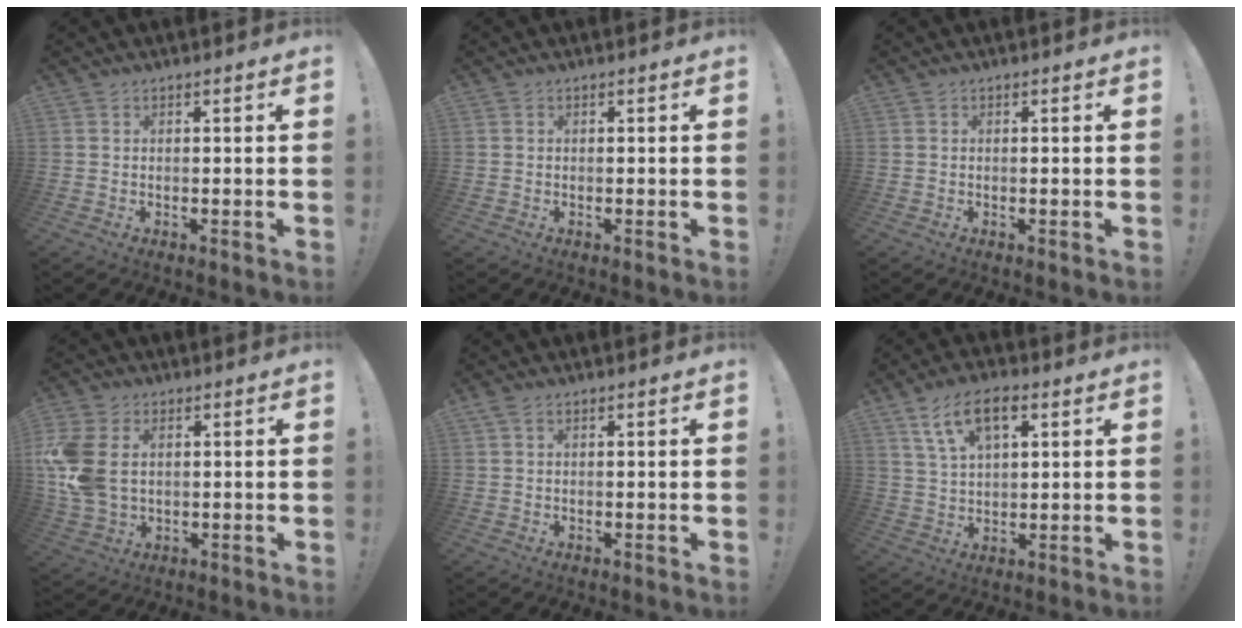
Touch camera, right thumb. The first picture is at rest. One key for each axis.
{"total": 0.0}
{"total": 0.0}
{"total": 12.1, "fx": 2.2, "fy": 8.5, "fz": 8.3, "tx": -0.178, "ty": -0.001, "tz": 0.046}
{"total": 0.9, "fx": 0.5, "fy": 0.5, "fz": 0.5, "tx": -0.017, "ty": 0.004, "tz": 0.012}
{"total": 10.5, "fx": 4.9, "fy": 5.2, "fz": 7.7, "tx": -0.129, "ty": -0.001, "tz": 0.092}